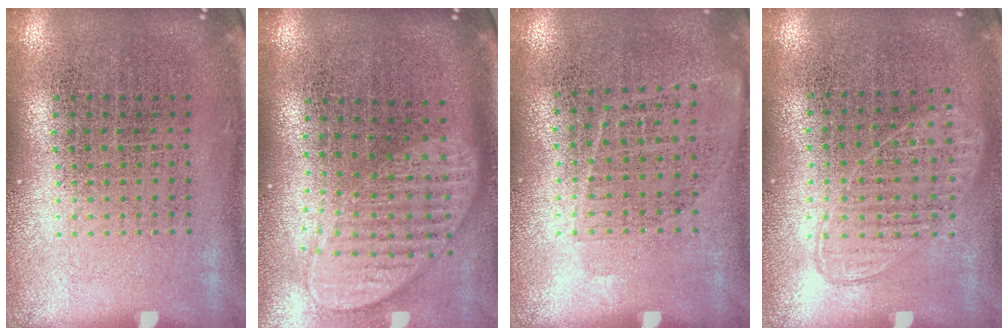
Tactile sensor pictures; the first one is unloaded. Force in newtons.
{"total": 2.0, "press": 1.5, "slide": 1.3}
{"total": 1.0, "press": 0.8, "slide": 0.6}
{"total": 0.9, "press": 0.9, "slide": 0.3}